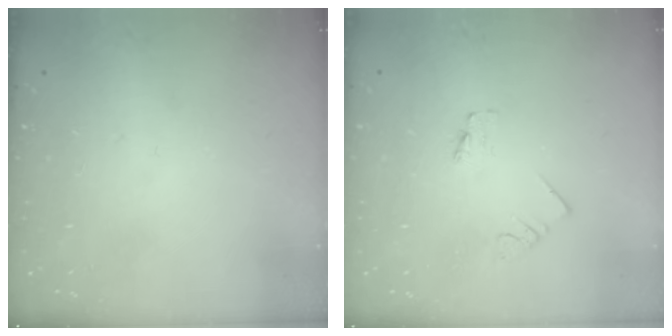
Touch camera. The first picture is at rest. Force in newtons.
{"total": 0.0}